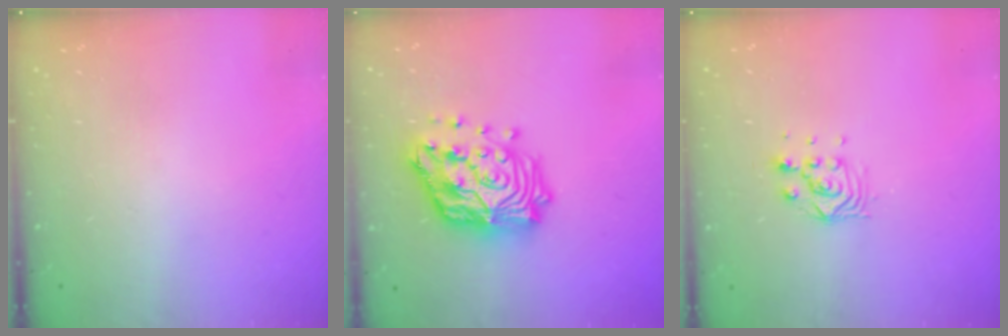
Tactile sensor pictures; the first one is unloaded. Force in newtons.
{"total": 19.2, "press": 19.1, "slide": 1.8}
{"total": 6.1, "press": 6.0, "slide": 0.4}